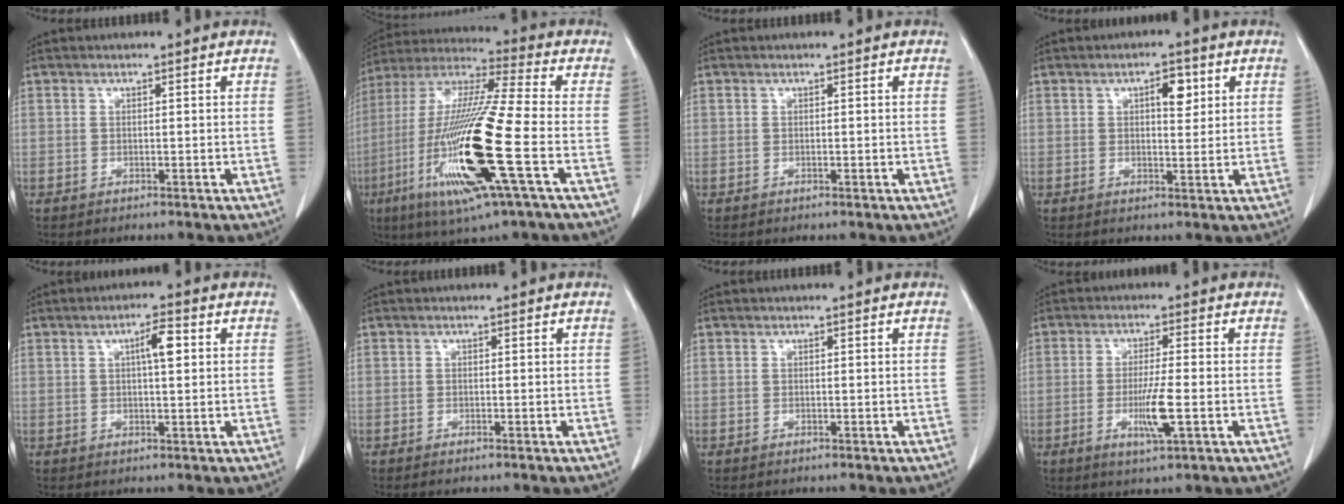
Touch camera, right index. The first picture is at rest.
{"total": 21.8, "force": [-6.2, 0.8, 20.8], "torque": [-0.446, -0.032, -0.122]}
{"total": 0.0}
{"total": 3.9, "force": [1.5, 1.5, 3.2], "torque": [-0.048, 0.002, 0.021]}
{"total": 4.0, "force": [1.1, 0.7, 3.8], "torque": [-0.063, 0.006, 0.016]}
{"total": 0.7, "force": [-0.6, 0.0, 0.3], "torque": [-0.007, -0.002, -0.009]}
{"total": 0.0}
{"total": 6.0, "force": [-1.6, 0.0, 5.8], "torque": [-0.107, -0.012, -0.025]}